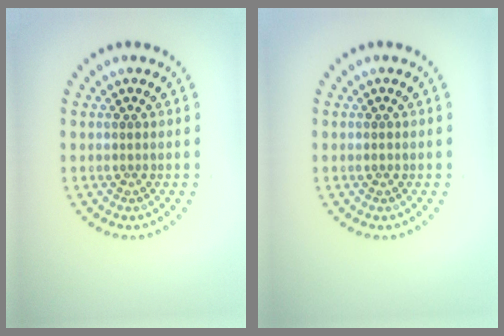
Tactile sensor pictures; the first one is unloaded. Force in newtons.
{"total": 0.5, "press": 0.5, "slide": 0.1}